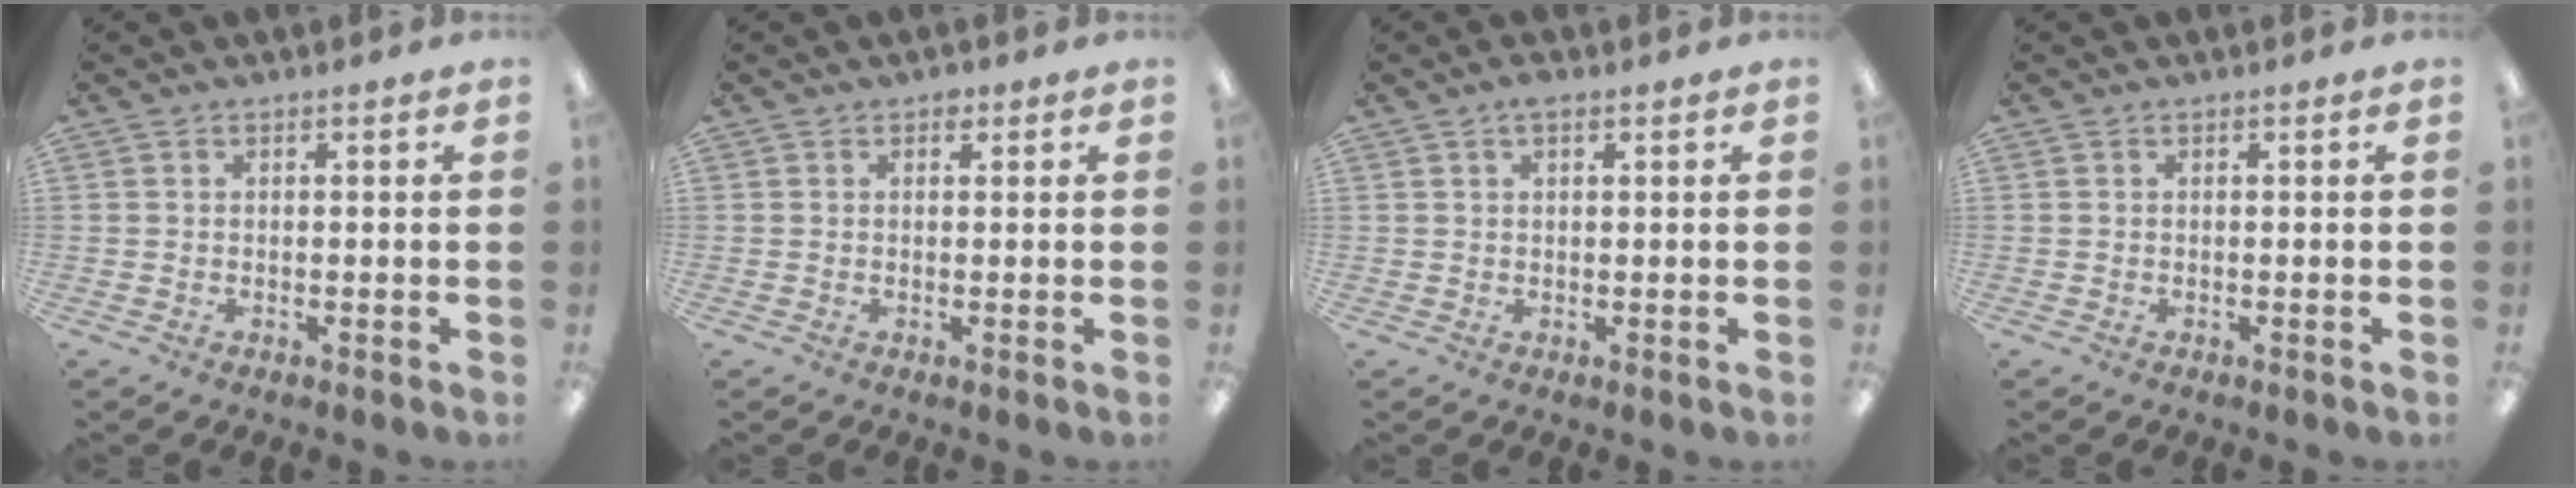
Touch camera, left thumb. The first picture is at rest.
{"total": 1.4, "force": [0.7, 1.0, 0.6], "torque": [0.003, -0.004, 0.009]}
{"total": 2.2, "force": [1.3, 0.8, 1.6], "torque": [-0.026, 0.001, 0.020]}
{"total": 0.0}